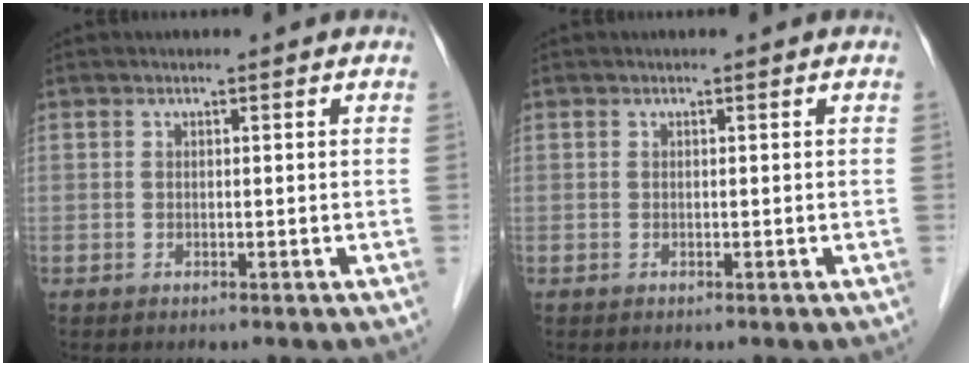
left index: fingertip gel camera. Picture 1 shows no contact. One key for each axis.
{"total": 0.0}